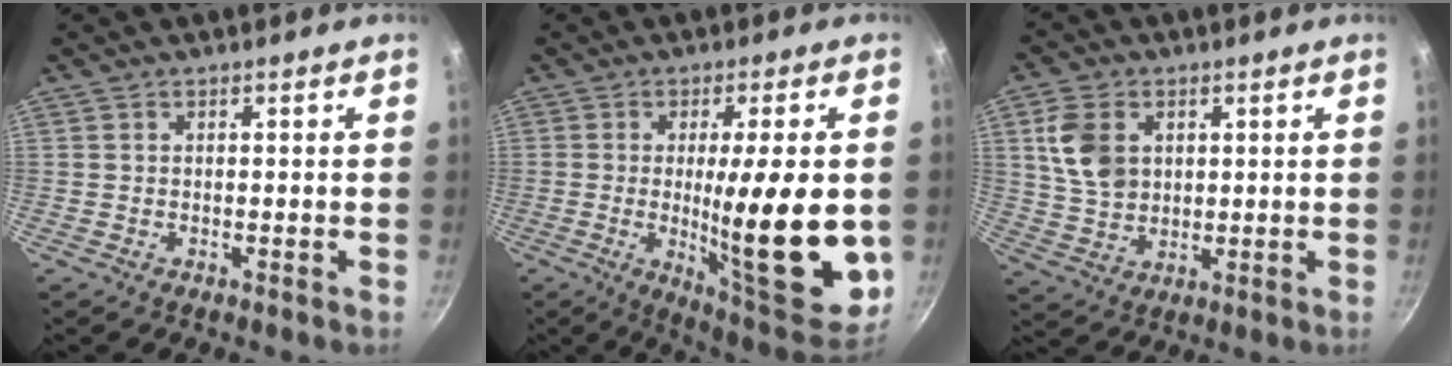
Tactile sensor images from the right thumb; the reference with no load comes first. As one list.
[{"total": 22.7, "force": [-1.8, 5.4, 21.9], "torque": [-0.299, -0.024, -0.018]}, {"total": 9.5, "force": [2.6, 7.0, 5.9], "torque": [-0.097, -0.009, 0.053]}]